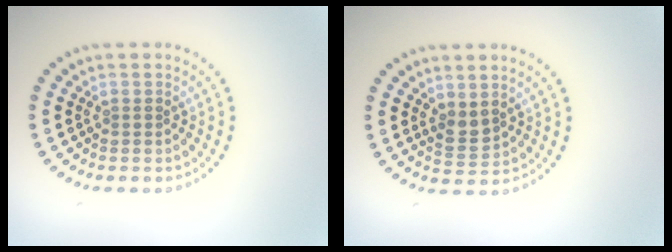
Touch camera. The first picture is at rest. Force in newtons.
{"total": 1.8, "press": 1.5, "slide": 0.9}